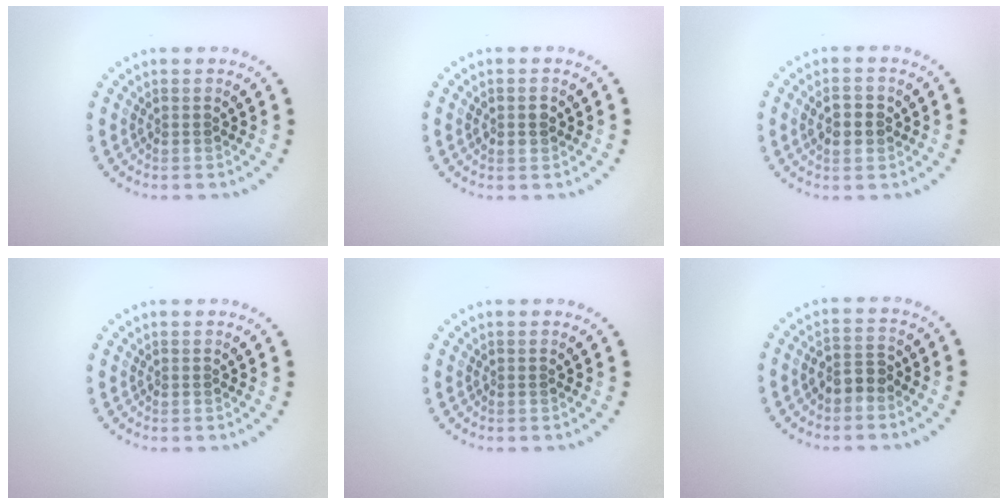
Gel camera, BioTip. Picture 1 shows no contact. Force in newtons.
{"total": 1.4, "press": 1.4, "slide": 0.1}
{"total": 2.7, "press": 2.7, "slide": 0.1}
{"total": 0.0}
{"total": 0.0}
{"total": 2.4, "press": 2.3, "slide": 0.9}